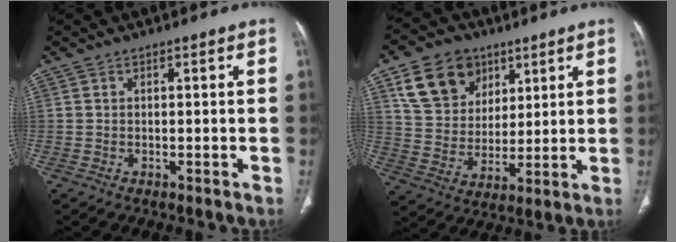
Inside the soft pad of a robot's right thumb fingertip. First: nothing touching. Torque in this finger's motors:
{"motor_torque": [-0.24, 1.54, 0.11, 0.80, 0.05]}